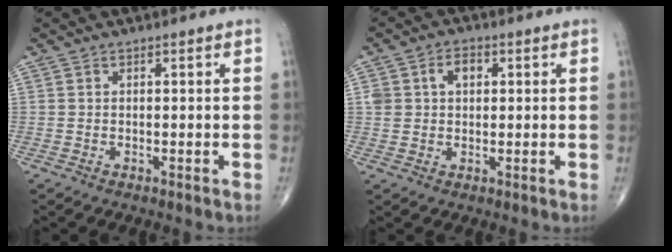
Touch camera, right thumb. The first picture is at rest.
{"total": 5.0, "force": [1.4, 3.6, 3.2], "torque": [-0.039, 0.007, 0.024]}